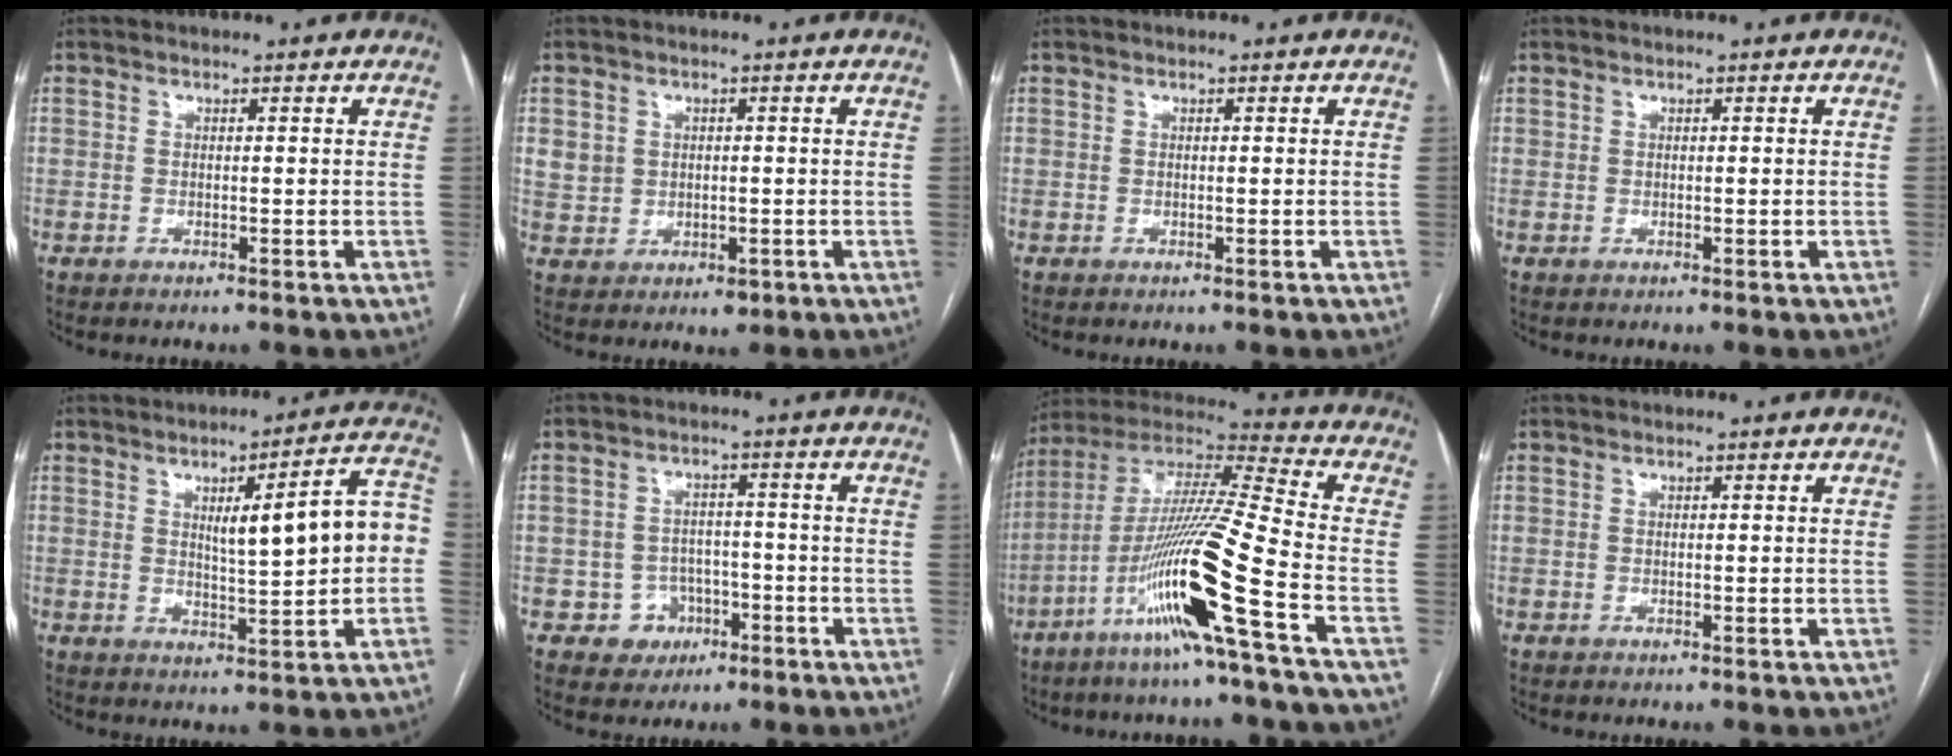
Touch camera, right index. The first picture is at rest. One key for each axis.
{"total": 5.4, "fx": 0.5, "fy": 5.0, "fz": 2.1, "tx": -0.038, "ty": 0.008, "tz": 0.024}
{"total": 0.0}
{"total": 0.5, "fx": 0.2, "fy": 0.4, "fz": 0.3, "tx": -0.005, "ty": 0.003, "tz": 0.007}
{"total": 11.7, "fx": 0.9, "fy": 1.5, "fz": 11.5, "tx": -0.152, "ty": 0.029, "tz": 0.015}
{"total": 5.2, "fx": -2.2, "fy": 4.7, "fz": 0.5, "tx": 0.003, "ty": 0.016, "tz": -0.026}
{"total": 18.8, "fx": -8.0, "fy": -1.6, "fz": 16.9, "tx": -0.340, "ty": -0.021, "tz": -0.160}
{"total": 0.0}